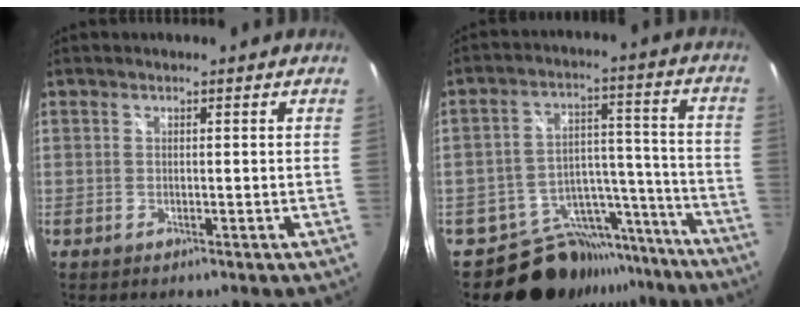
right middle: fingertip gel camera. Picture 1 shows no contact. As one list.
[{"total": 17.6, "force": [-15.1, 8.4, 3.4], "torque": [-0.061, 0.058, -0.206]}]